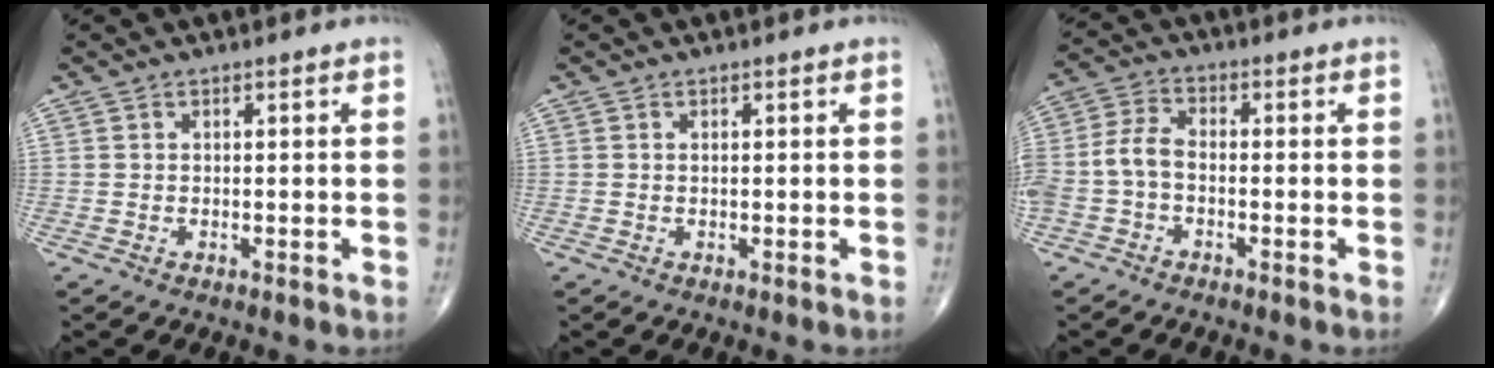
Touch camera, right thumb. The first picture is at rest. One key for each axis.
{"total": 0.0}
{"total": 6.7, "fx": -1.7, "fy": 3.9, "fz": 5.2, "tx": -0.120, "ty": 0.024, "tz": -0.042}